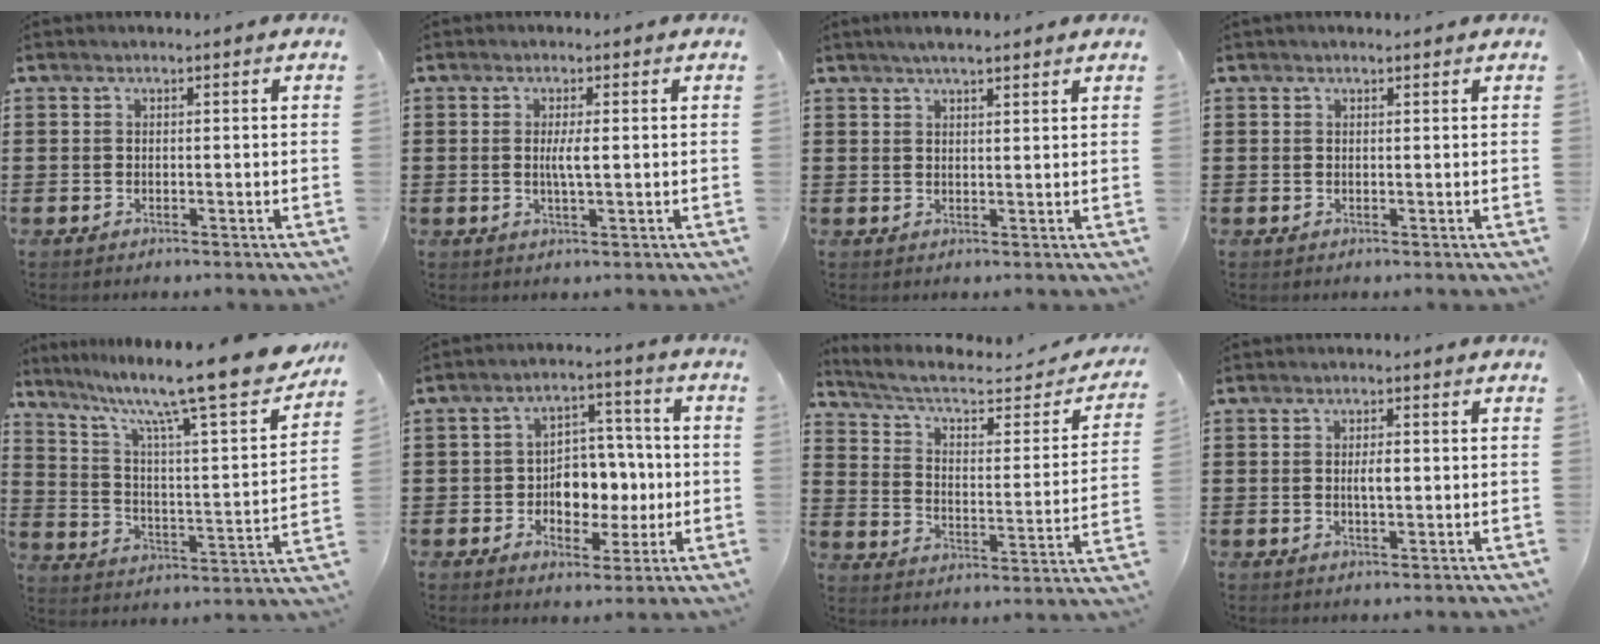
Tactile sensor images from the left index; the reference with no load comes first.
{"total": 2.8, "force": [0.1, 0.3, 2.8], "torque": [-0.054, -0.004, 0.001]}
{"total": 2.9, "force": [2.4, 0.4, 1.7], "torque": [-0.036, 0.006, 0.043]}
{"total": 0.5, "force": [0.4, 0.3, 0.1], "torque": [-0.004, 0.002, 0.007]}
{"total": 13.8, "force": [11.4, 0.3, 7.9], "torque": [-0.158, -0.087, 0.179]}
{"total": 7.5, "force": [-0.9, 5.8, 4.7], "torque": [-0.073, 0.011, -0.018]}
{"total": 5.8, "force": [4.4, 1.5, 3.5], "torque": [-0.088, -0.030, 0.068]}
{"total": 2.5, "force": [0.1, 0.8, 2.3], "torque": [-0.045, 0.001, 0.000]}